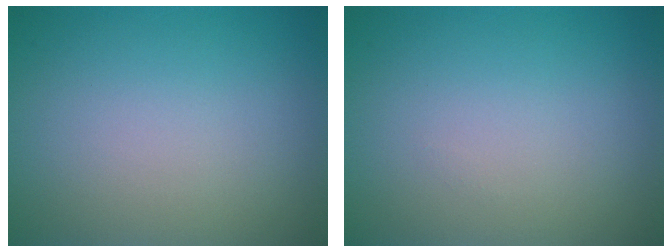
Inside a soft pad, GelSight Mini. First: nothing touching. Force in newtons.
{"total": 0.0}